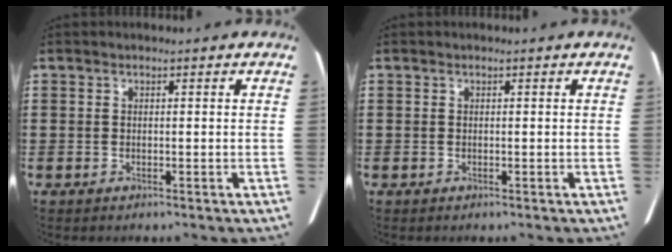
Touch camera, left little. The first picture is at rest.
{"total": 0.0}